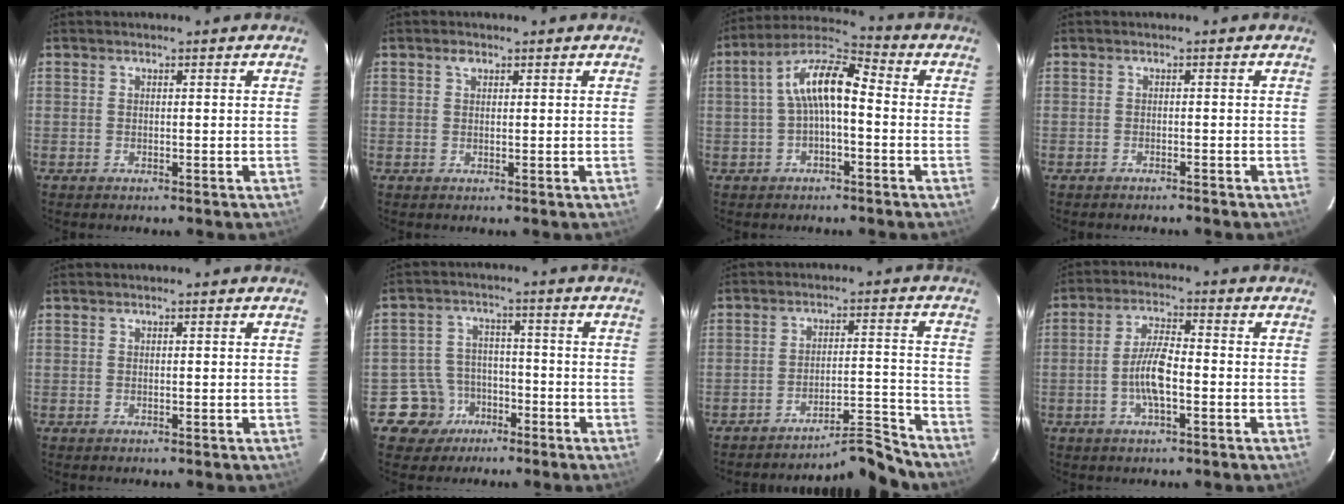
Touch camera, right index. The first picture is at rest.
{"total": 1.2, "force": [0.7, 0.8, 0.5], "torque": [-0.010, 0.004, 0.012]}
{"total": 9.7, "force": [-0.4, 3.5, 9.0], "torque": [-0.180, 0.029, -0.011]}
{"total": 1.2, "force": [-1.2, 0.1, 0.2], "torque": [-0.011, 0.000, -0.018]}
{"total": 0.0}
{"total": 7.3, "force": [-4.2, 5.9, -0.1], "torque": [-0.018, 0.029, -0.063]}
{"total": 9.2, "force": [-9.1, -0.9, 0.5], "torque": [-0.018, 0.035, -0.137]}
{"total": 6.8, "force": [-1.9, 1.8, 6.3], "torque": [-0.126, 0.008, -0.037]}